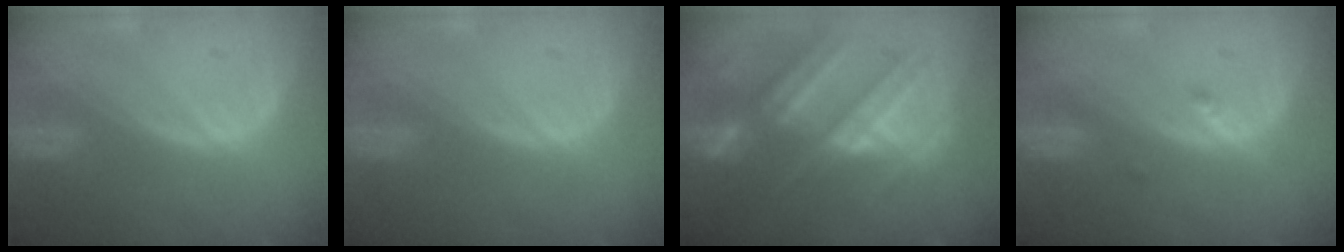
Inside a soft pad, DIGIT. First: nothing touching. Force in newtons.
{"total": 0.0}
{"total": 10.1, "press": 9.6, "slide": 3.3}
{"total": 1.9, "press": 1.5, "slide": 1.0}